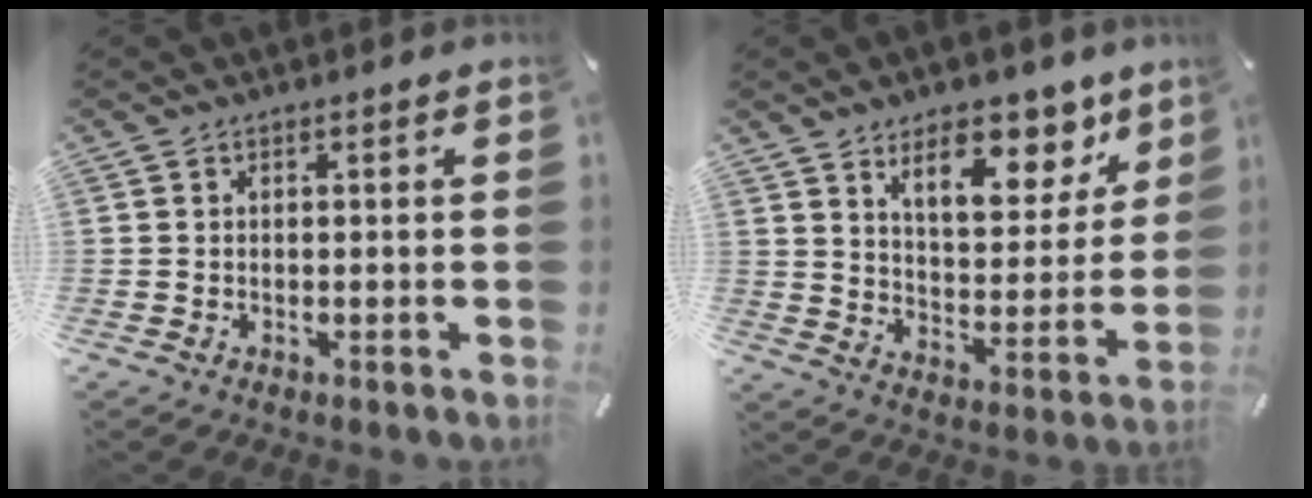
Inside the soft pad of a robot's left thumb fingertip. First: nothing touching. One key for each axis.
{"total": 14.4, "fx": 9.9, "fy": 7.1, "fz": 7.7, "tx": -0.100, "ty": -0.065, "tz": 0.168}